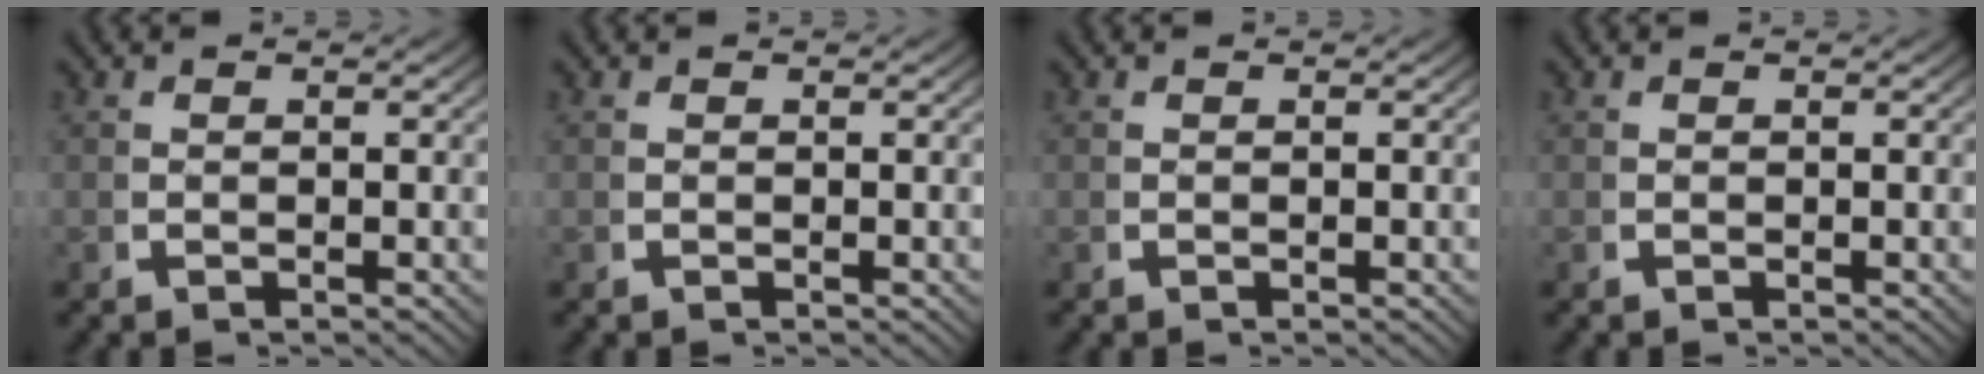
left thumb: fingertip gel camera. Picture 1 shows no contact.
{"total": 0.0}
{"total": 0.0}
{"total": 0.0}